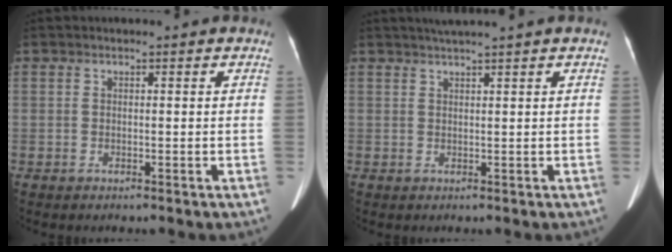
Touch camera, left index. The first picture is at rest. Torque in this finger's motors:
{"motor_torque": [-0.42, -0.91, -0.40, -0.21]}